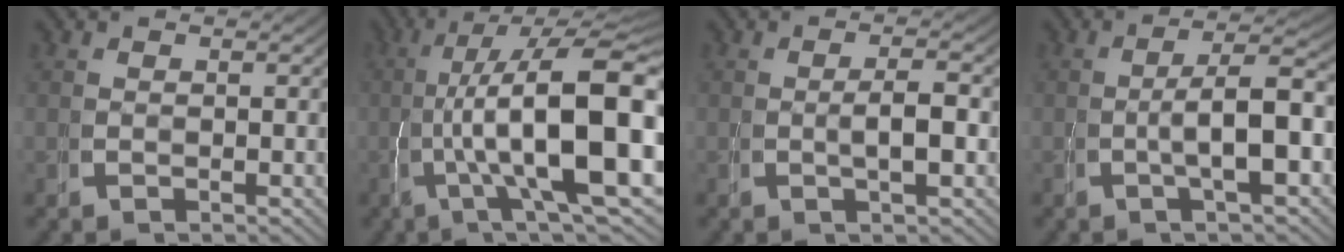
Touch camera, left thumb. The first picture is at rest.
{"total": 16.8, "force": [-0.5, 7.0, 15.2], "torque": [-0.238, -0.021, 0.007]}
{"total": 2.6, "force": [-0.1, 0.7, 2.5], "torque": [-0.040, 0.001, -0.001]}
{"total": 6.5, "force": [-0.6, 2.3, 6.1], "torque": [-0.086, 0.003, -0.011]}